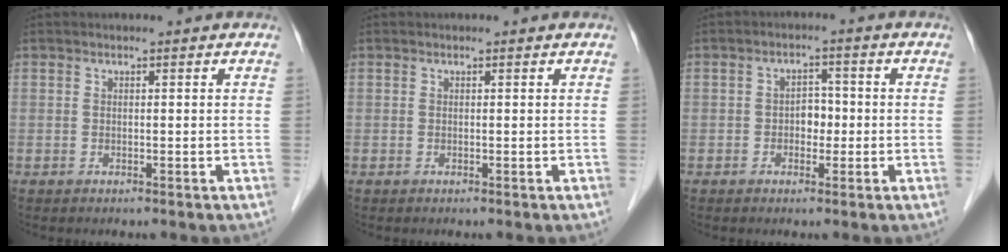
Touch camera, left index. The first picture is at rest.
{"total": 0.0}
{"total": 2.9, "force": [-0.8, 2.0, 2.0], "torque": [-0.025, 0.006, -0.014]}